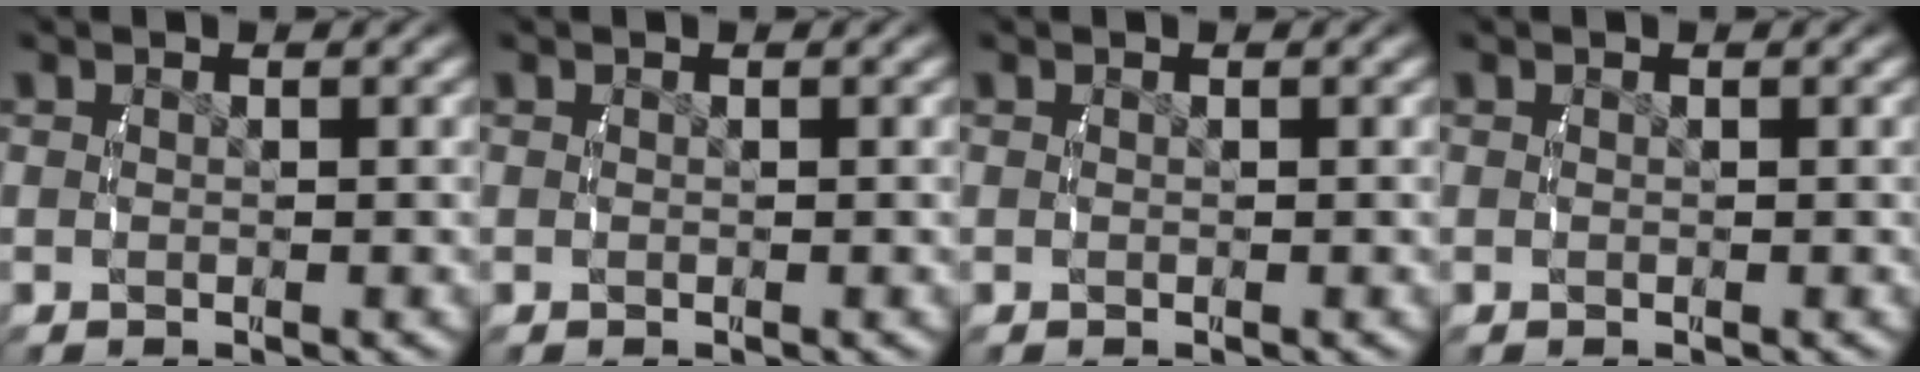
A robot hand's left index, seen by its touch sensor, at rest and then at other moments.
{"total": 0.0}
{"total": 0.0}
{"total": 0.0}